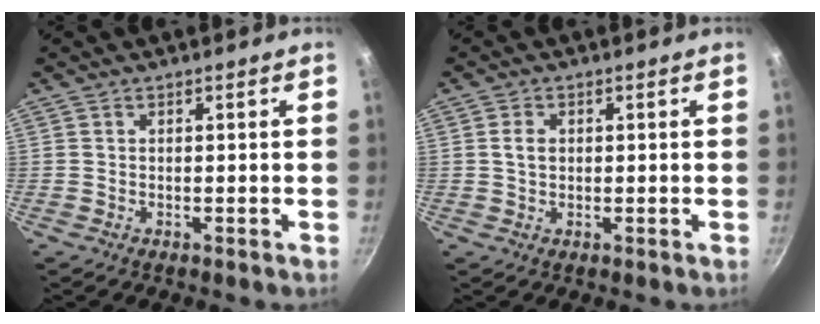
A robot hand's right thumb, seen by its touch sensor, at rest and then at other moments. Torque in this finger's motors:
{"motor_torque": [-0.45, 0.60, 0.67, 0.04, 0.01]}